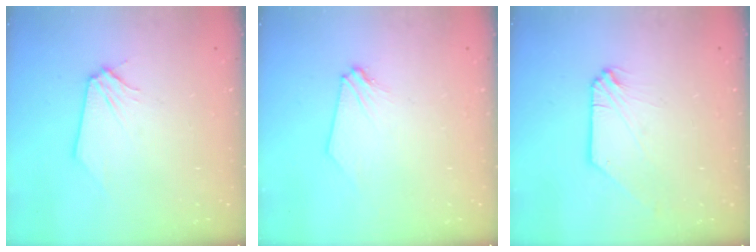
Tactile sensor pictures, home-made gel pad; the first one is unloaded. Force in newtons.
{"total": 0.0}
{"total": 0.7, "press": 0.6, "slide": 0.3}